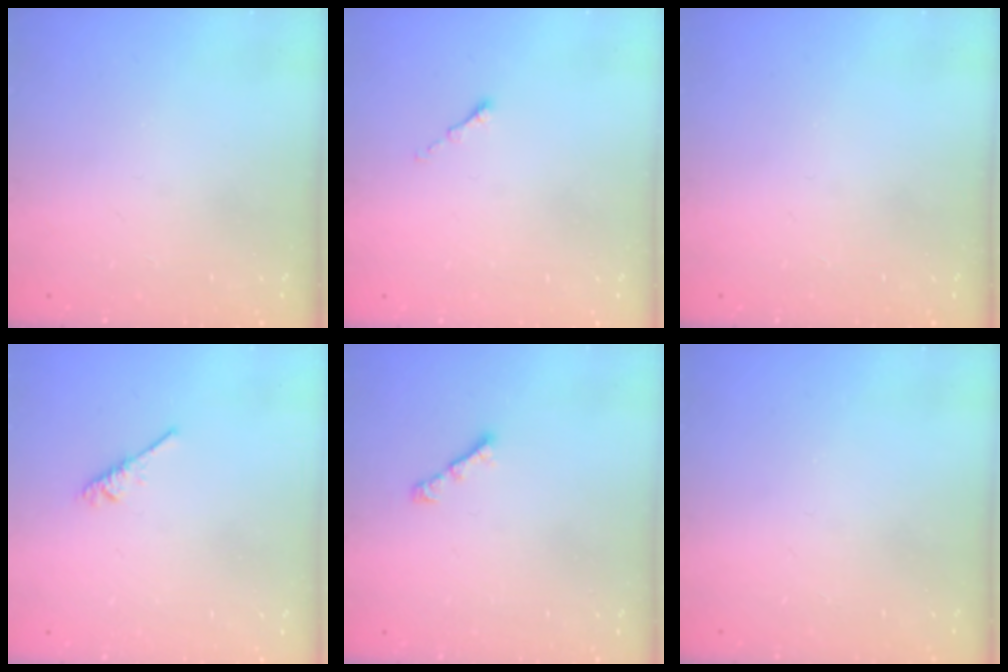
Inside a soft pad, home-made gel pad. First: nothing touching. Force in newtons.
{"total": 0.0}
{"total": 0.0}
{"total": 1.9, "press": 1.9, "slide": 0.4}
{"total": 2.6, "press": 2.5, "slide": 0.7}
{"total": 0.0}